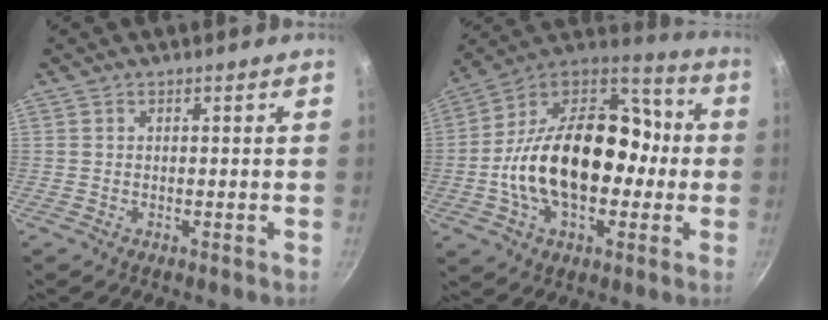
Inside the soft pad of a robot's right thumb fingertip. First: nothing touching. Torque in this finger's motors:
{"motor_torque": [2.39, 2.62, 2.59, -0.17, 0.23]}